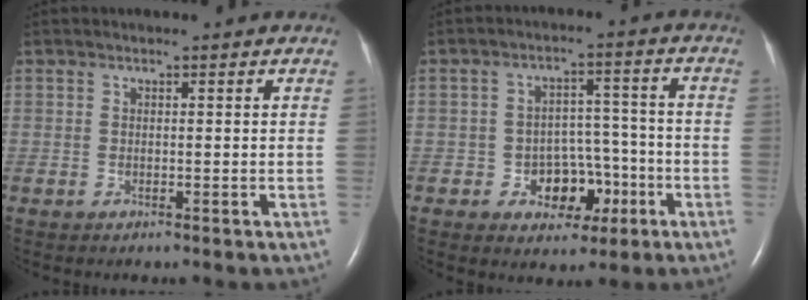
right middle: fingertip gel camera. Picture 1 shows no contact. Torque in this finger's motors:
{"motor_torque": [0.63, -0.22, 0.08, 0.05]}